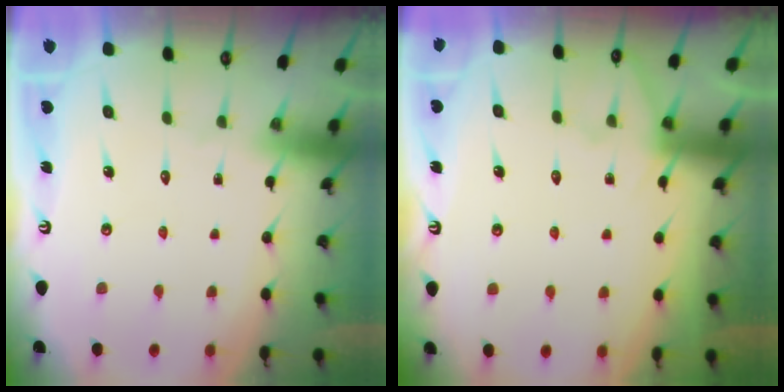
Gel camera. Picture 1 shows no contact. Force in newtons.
{"total": 4.7, "press": 4.7, "slide": 0.6}